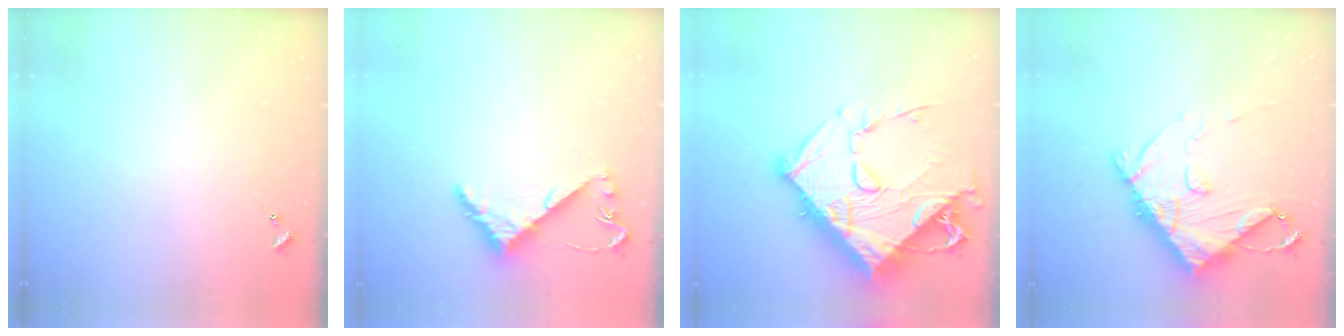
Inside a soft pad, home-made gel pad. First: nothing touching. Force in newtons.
{"total": 5.2, "press": 5.2, "slide": 0.4}
{"total": 25.7, "press": 25.6, "slide": 2.6}
{"total": 13.5, "press": 13.4, "slide": 1.5}